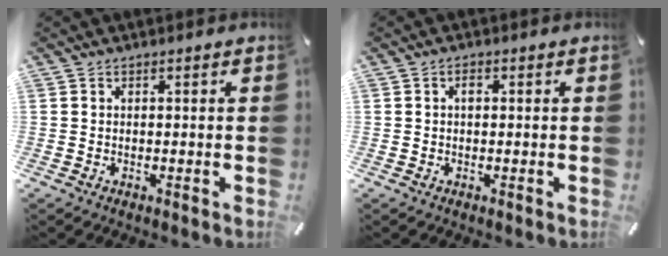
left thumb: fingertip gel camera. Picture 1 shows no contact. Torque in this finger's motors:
{"motor_torque": [0.41, 0.41, 0.20, -0.11, 0.02]}